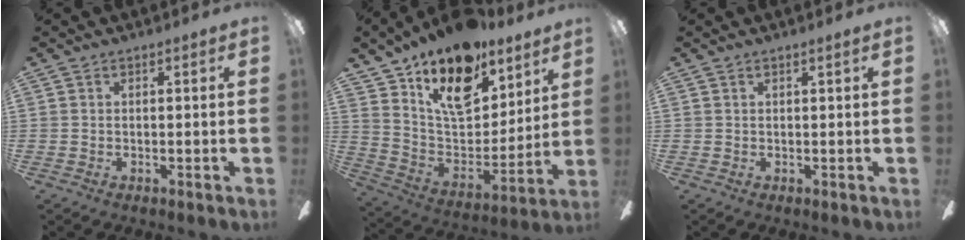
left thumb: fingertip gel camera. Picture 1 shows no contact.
{"total": 19.5, "force": [13.1, 10.3, 10.2], "torque": [-0.168, -0.075, 0.234]}
{"total": 0.6, "force": [0.5, -0.1, 0.3], "torque": [-0.005, -0.001, 0.010]}